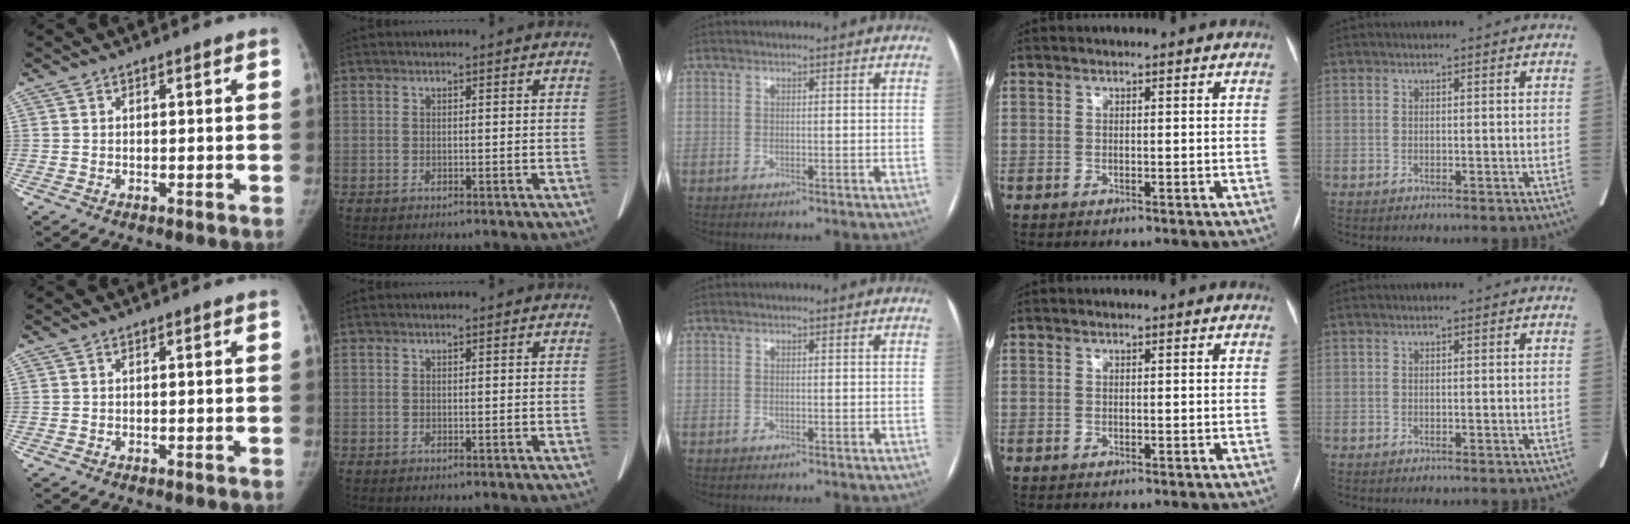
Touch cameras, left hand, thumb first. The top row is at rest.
{}